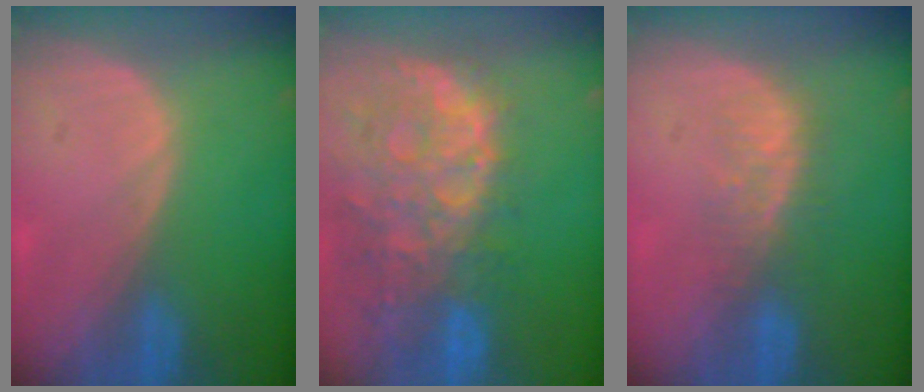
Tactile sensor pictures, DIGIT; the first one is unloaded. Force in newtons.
{"total": 13.7, "press": 11.1, "slide": 7.9}
{"total": 4.5, "press": 4.2, "slide": 1.7}